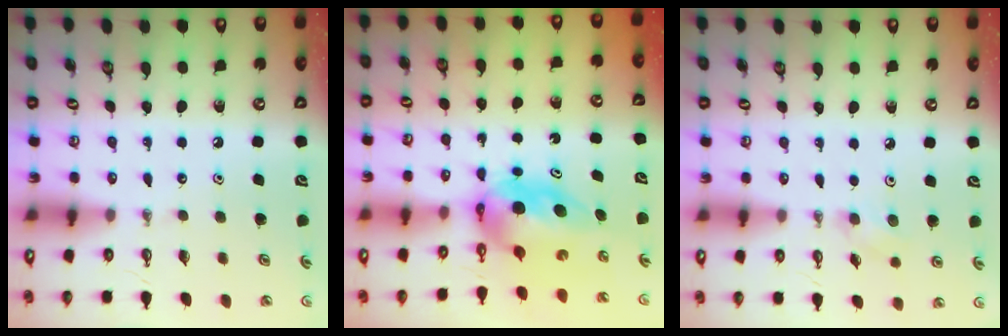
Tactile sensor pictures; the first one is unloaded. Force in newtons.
{"total": 6.7, "press": 6.6, "slide": 1.4}
{"total": 5.6, "press": 5.2, "slide": 1.9}